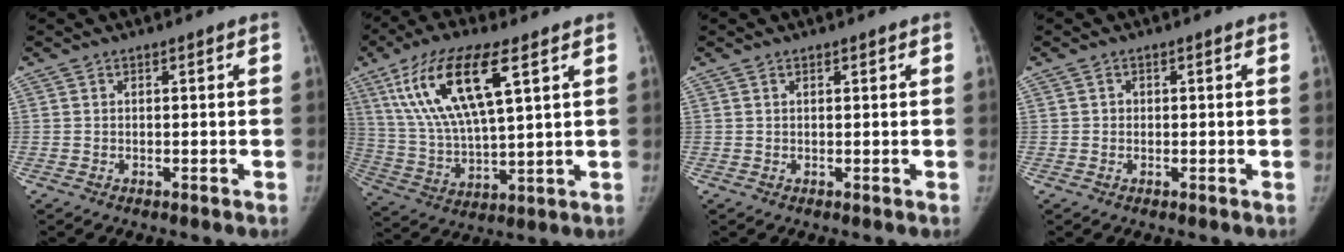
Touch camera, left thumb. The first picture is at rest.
{"total": 17.6, "force": [7.6, 5.4, 14.9], "torque": [-0.289, -0.022, 0.148]}
{"total": 0.0}
{"total": 0.7, "force": [-0.1, 0.7, 0.0], "torque": [0.011, -0.002, -0.003]}